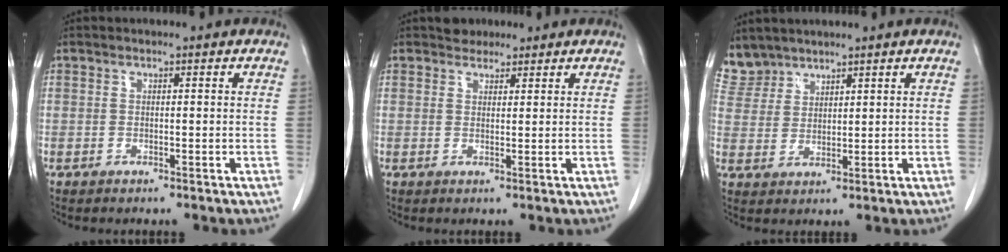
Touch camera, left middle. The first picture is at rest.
{"total": 2.3, "force": [1.9, 1.2, 0.2], "torque": [-0.007, 0.009, 0.030]}
{"total": 5.1, "force": [4.7, 1.9, -0.4], "torque": [0.007, 0.005, 0.106]}